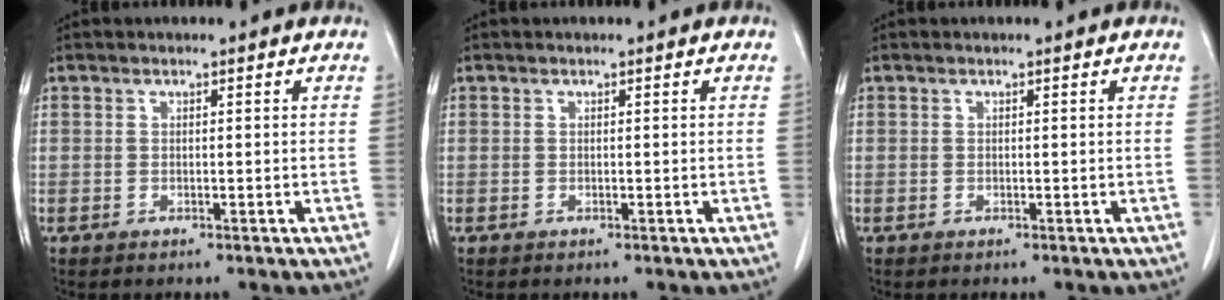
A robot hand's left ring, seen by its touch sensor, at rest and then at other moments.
{"total": 0.0}
{"total": 0.0}